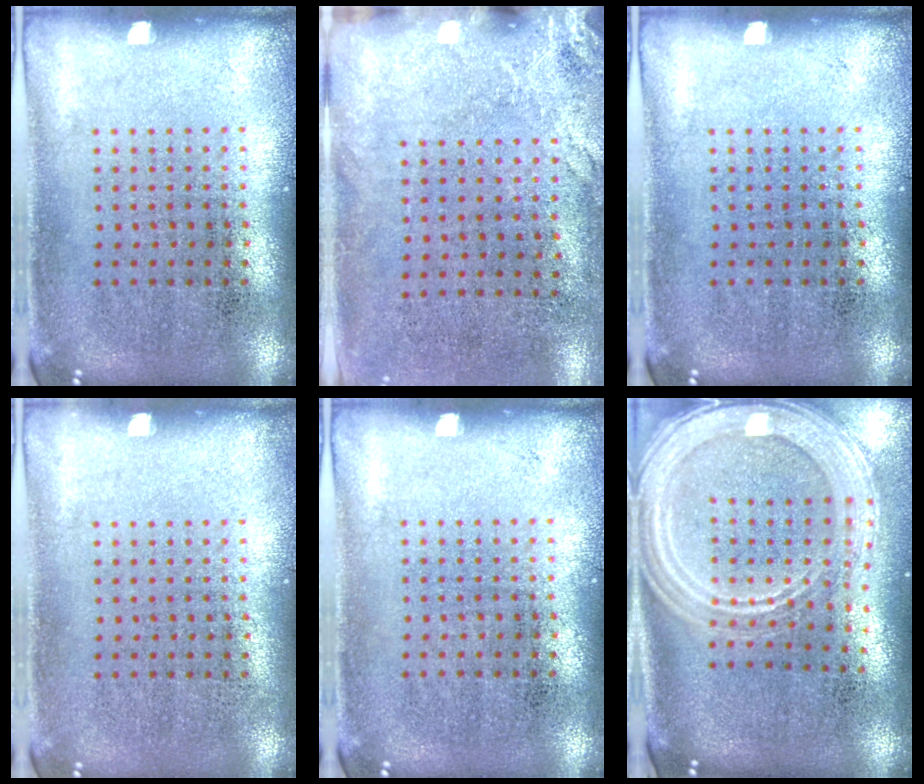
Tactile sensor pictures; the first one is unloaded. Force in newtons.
{"total": 2.6, "press": 2.0, "slide": 1.6}
{"total": 0.0}
{"total": 0.0}
{"total": 0.0}
{"total": 2.9, "press": 2.3, "slide": 1.7}